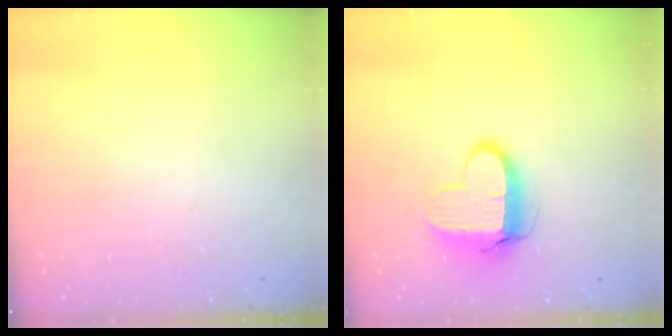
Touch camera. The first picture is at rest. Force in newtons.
{"total": 9.9, "press": 9.8, "slide": 0.9}